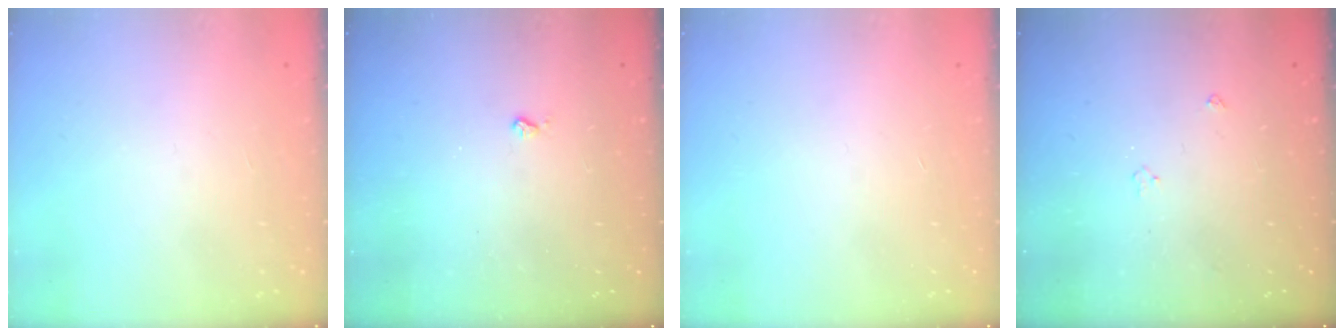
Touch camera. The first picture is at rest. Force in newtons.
{"total": 2.1, "press": 2.1, "slide": 0.5}
{"total": 0.0}
{"total": 3.2, "press": 3.2, "slide": 0.5}